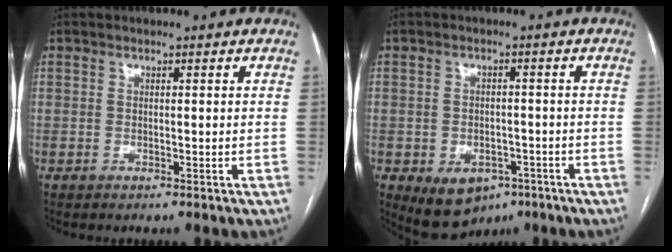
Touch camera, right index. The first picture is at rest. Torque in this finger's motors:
{"motor_torque": [1.04, -1.10, 0.18, 0.00]}